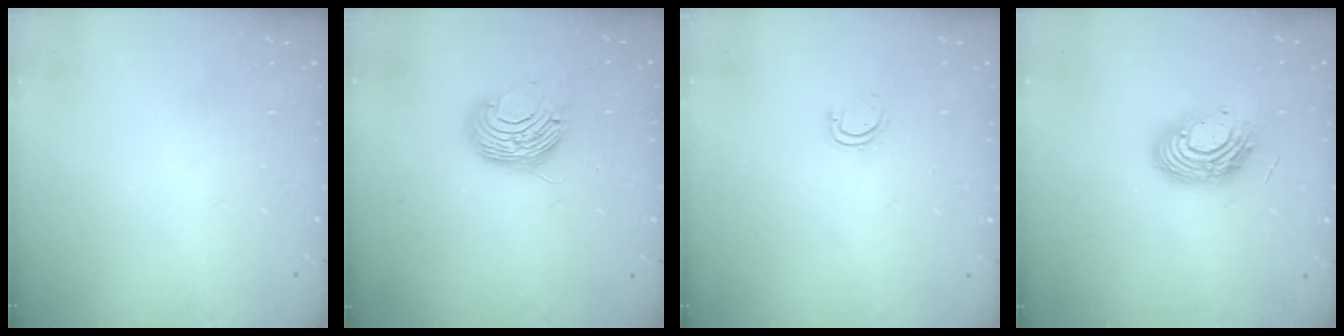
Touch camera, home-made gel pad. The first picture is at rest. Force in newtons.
{"total": 9.3, "press": 9.3, "slide": 0.3}
{"total": 4.1, "press": 4.1, "slide": 0.3}
{"total": 12.1, "press": 12.0, "slide": 1.0}